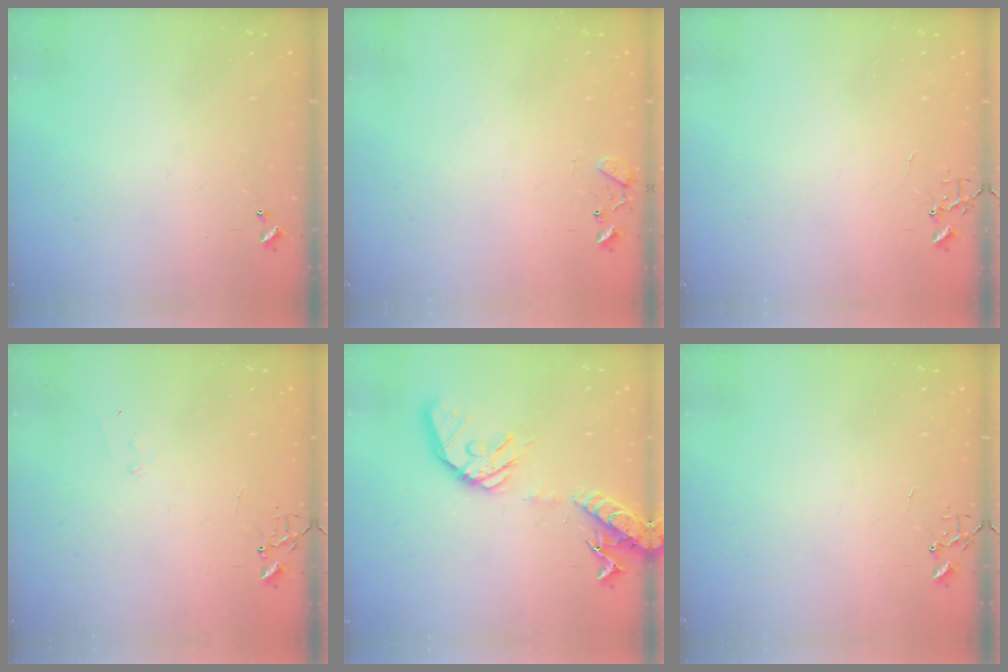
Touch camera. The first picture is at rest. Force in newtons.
{"total": 8.4, "press": 8.4, "slide": 0.7}
{"total": 0.0}
{"total": 5.6, "press": 5.6, "slide": 0.7}
{"total": 17.8, "press": 17.5, "slide": 3.0}
{"total": 0.0}